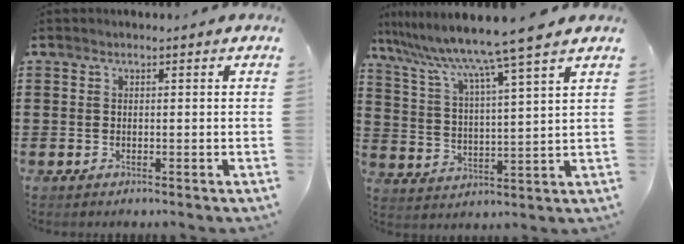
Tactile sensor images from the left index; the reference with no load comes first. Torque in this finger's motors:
{"motor_torque": [1.80, -0.34, 1.05, 0.21]}